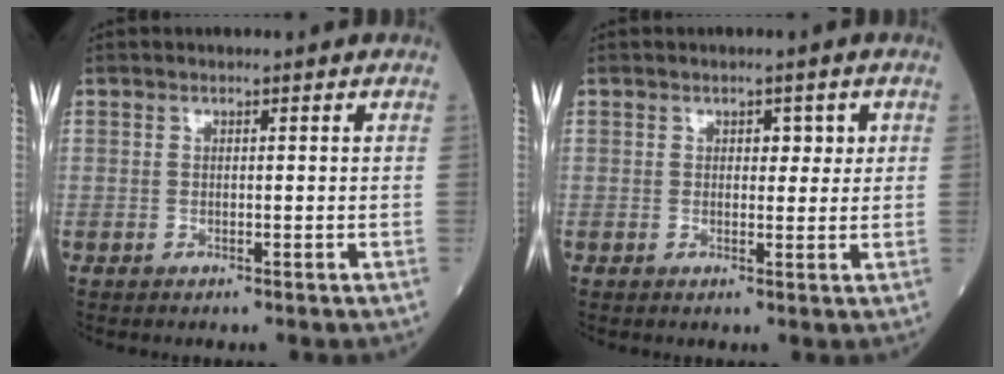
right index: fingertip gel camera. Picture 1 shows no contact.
{"total": 2.2, "force": [0.7, 1.4, 1.6], "torque": [-0.013, 0.003, 0.007]}